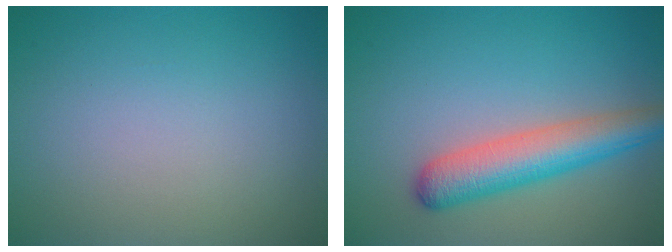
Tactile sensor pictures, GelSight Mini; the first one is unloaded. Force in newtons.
{"total": 5.2, "press": 5.2, "slide": 0.3}